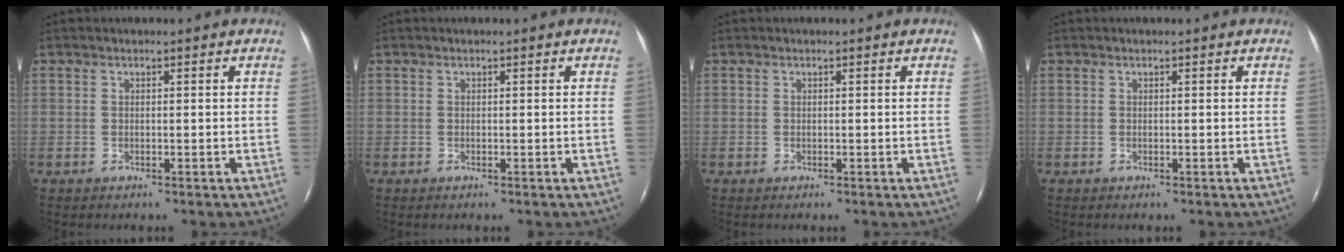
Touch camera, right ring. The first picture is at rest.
{"total": 0.0}
{"total": 0.0}
{"total": 0.0}